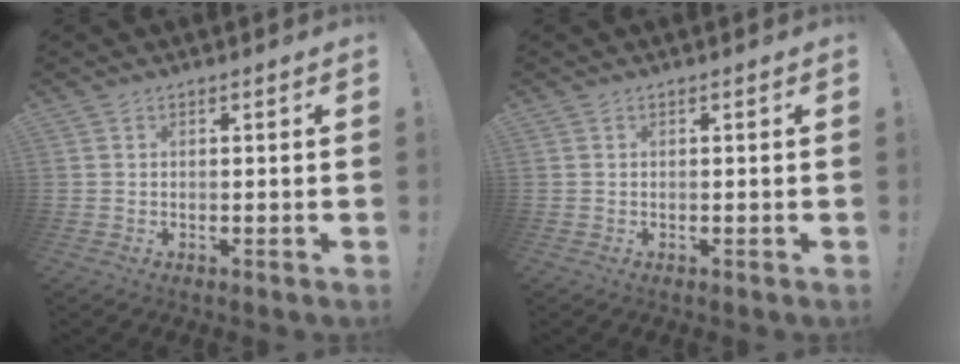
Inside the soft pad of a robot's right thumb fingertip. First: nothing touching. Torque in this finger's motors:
{"motor_torque": [0.00, 0.00, -0.03, 0.03, 0.05]}